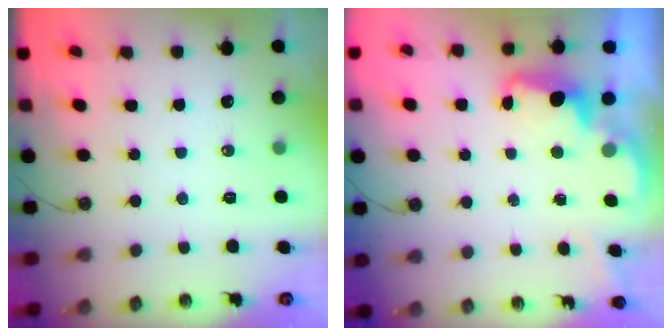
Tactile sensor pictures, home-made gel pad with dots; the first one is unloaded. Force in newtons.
{"total": 2.2, "press": 2.2, "slide": 0.5}